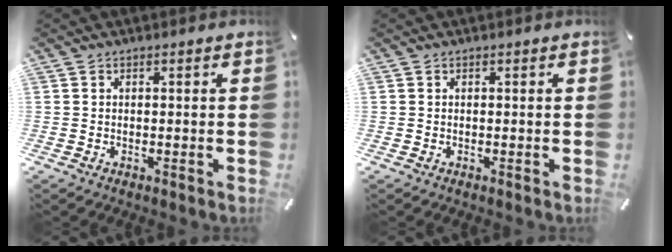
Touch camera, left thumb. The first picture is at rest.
{"total": 0.0}